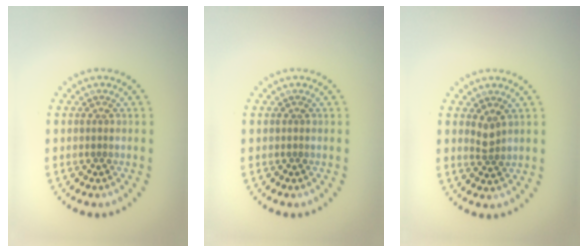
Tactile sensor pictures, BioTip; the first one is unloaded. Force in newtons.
{"total": 0.0}
{"total": 1.4, "press": 1.1, "slide": 0.7}